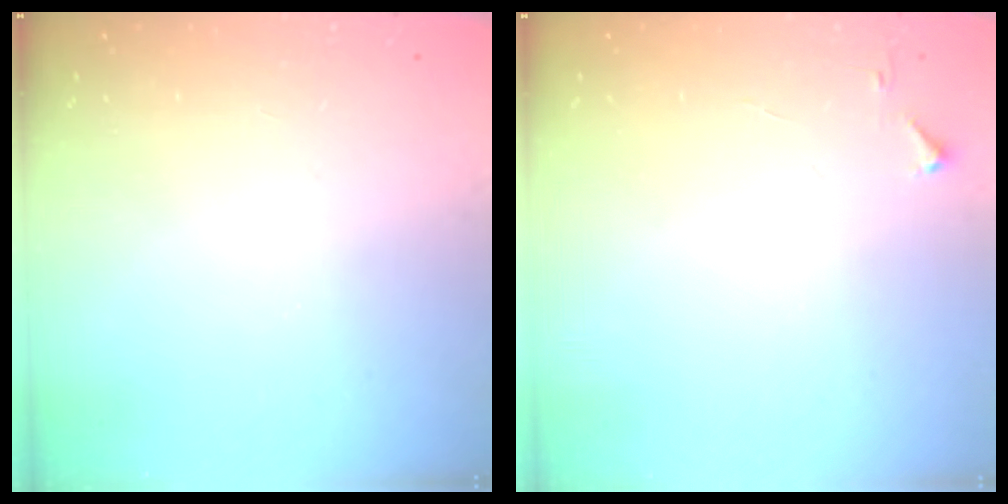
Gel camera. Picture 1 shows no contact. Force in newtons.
{"total": 2.8, "press": 2.8, "slide": 0.4}